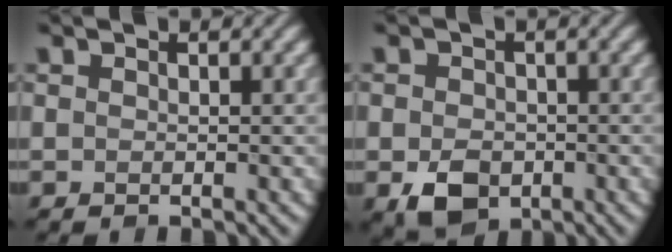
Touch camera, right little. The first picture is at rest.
{"total": 4.9, "force": [-1.7, 3.6, 2.9], "torque": [-0.059, -0.014, -0.031]}